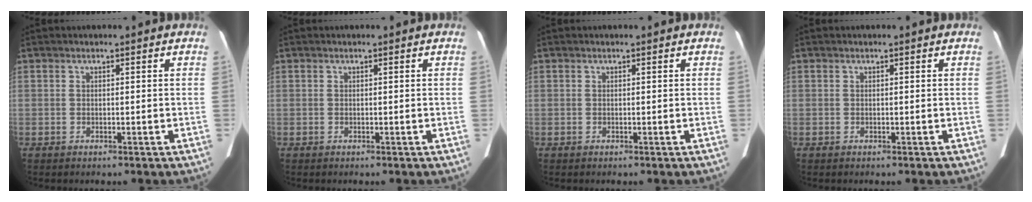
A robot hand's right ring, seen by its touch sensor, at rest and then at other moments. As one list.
[{"total": 0.0}, {"total": 0.0}, {"total": 0.0}]